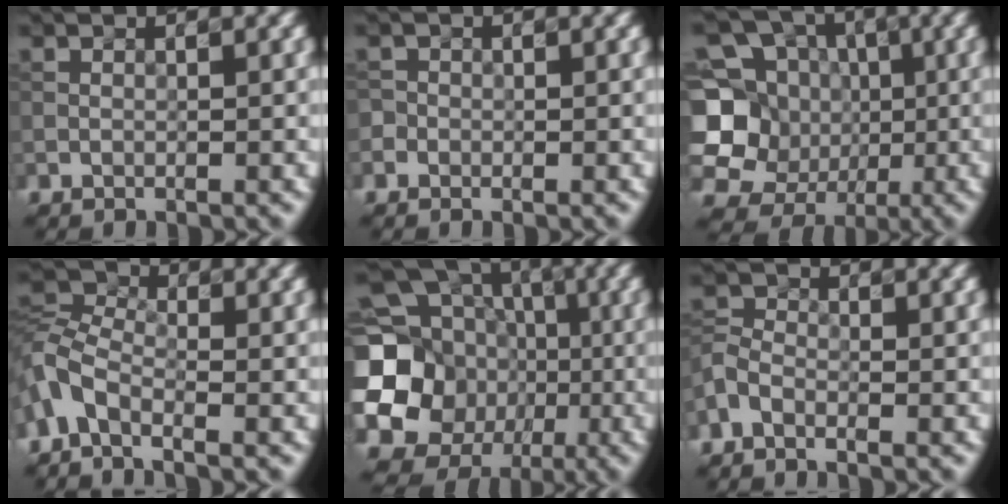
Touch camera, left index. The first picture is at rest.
{"total": 0.8, "force": [-0.4, 0.8, -0.1], "torque": [0.011, 0.001, -0.010]}
{"total": 10.7, "force": [-0.7, 9.8, 4.2], "torque": [-0.105, 0.012, -0.029]}
{"total": 4.6, "force": [-2.5, 2.5, 3.0], "torque": [-0.071, 0.004, -0.069]}
{"total": 21.5, "force": [-1.1, 19.7, 8.5], "torque": [-0.184, -0.003, -0.052]}
{"total": 2.2, "force": [-1.5, 1.2, 1.0], "torque": [-0.027, 0.003, -0.044]}